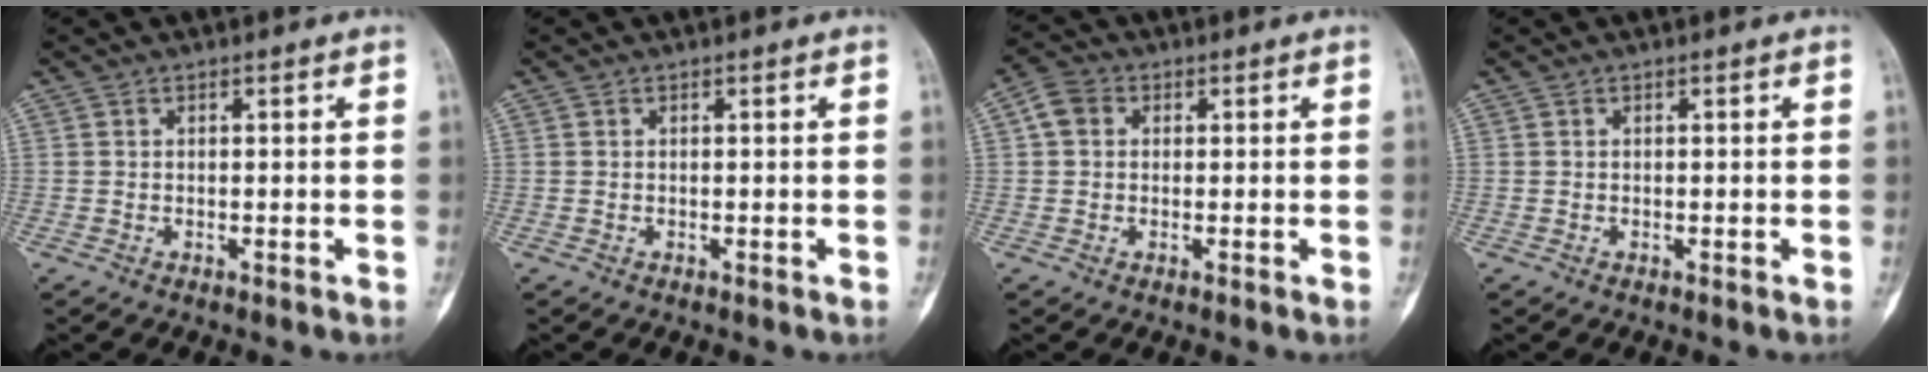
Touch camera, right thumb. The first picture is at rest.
{"total": 0.0}
{"total": 3.9, "force": [0.6, 3.3, 2.1], "torque": [-0.034, 0.011, 0.004]}
{"total": 0.0}